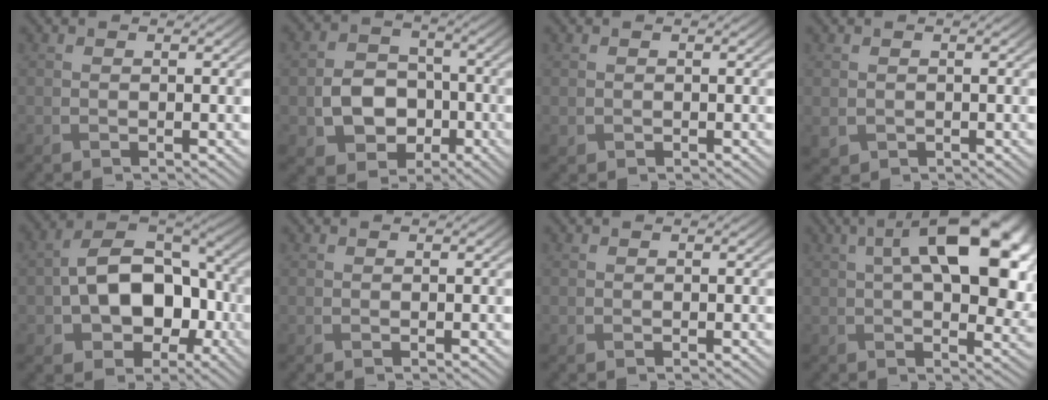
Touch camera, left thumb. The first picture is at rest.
{"total": 6.8, "force": [-1.8, 5.4, 3.7], "torque": [-0.076, -0.001, -0.043]}
{"total": 0.6, "force": [0.1, 0.6, 0.0], "torque": [-0.001, -0.004, 0.001]}
{"total": 1.0, "force": [0.1, 1.0, 0.3], "torque": [-0.016, -0.006, 0.005]}
{"total": 12.0, "force": [-2.0, 8.1, 8.6], "torque": [-0.148, 0.004, -0.039]}
{"total": 0.0}
{"total": 0.0}
{"total": 15.9, "force": [3.8, 6.8, 13.9], "torque": [-0.198, 0.025, 0.046]}